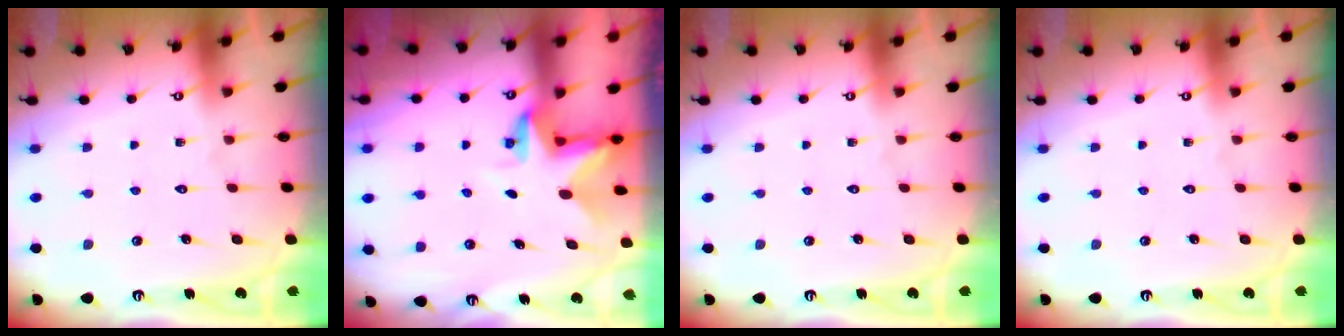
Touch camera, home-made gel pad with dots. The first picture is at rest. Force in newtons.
{"total": 3.3, "press": 3.3, "slide": 0.2}
{"total": 0.0}
{"total": 0.0}